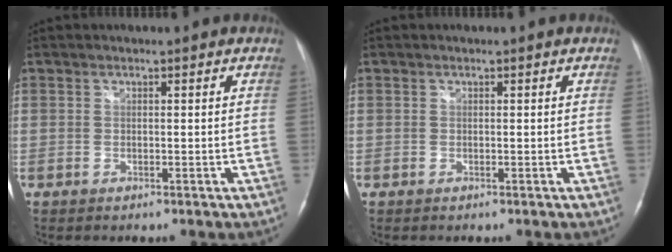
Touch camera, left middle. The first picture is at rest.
{"total": 0.0}